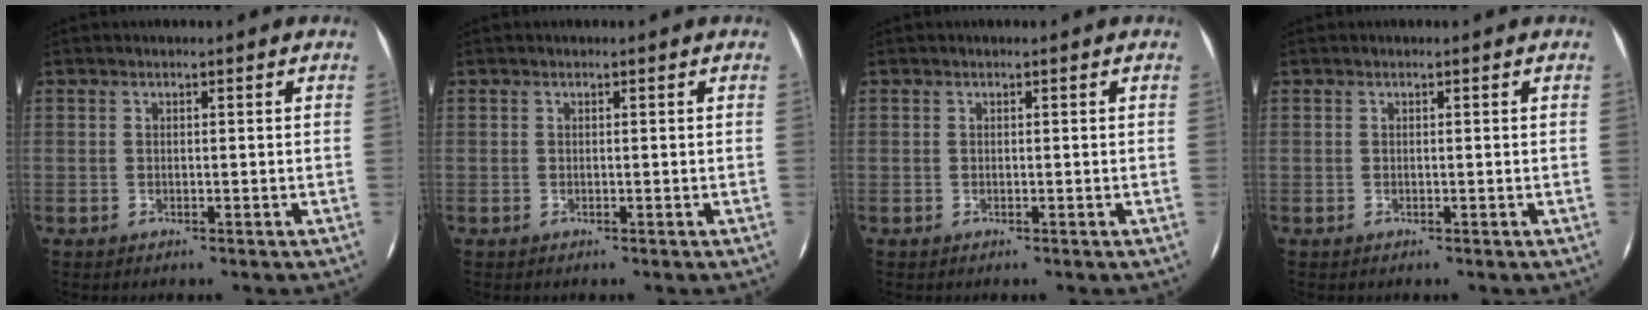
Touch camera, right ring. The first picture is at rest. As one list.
[{"total": 0.0}, {"total": 0.0}, {"total": 0.0}]